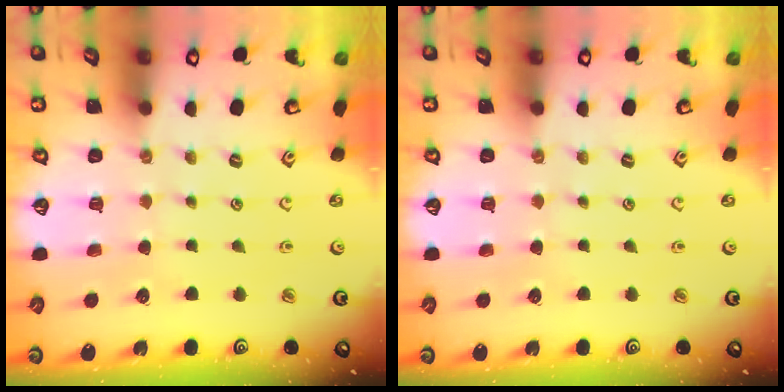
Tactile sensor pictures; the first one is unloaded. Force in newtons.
{"total": 0.0}